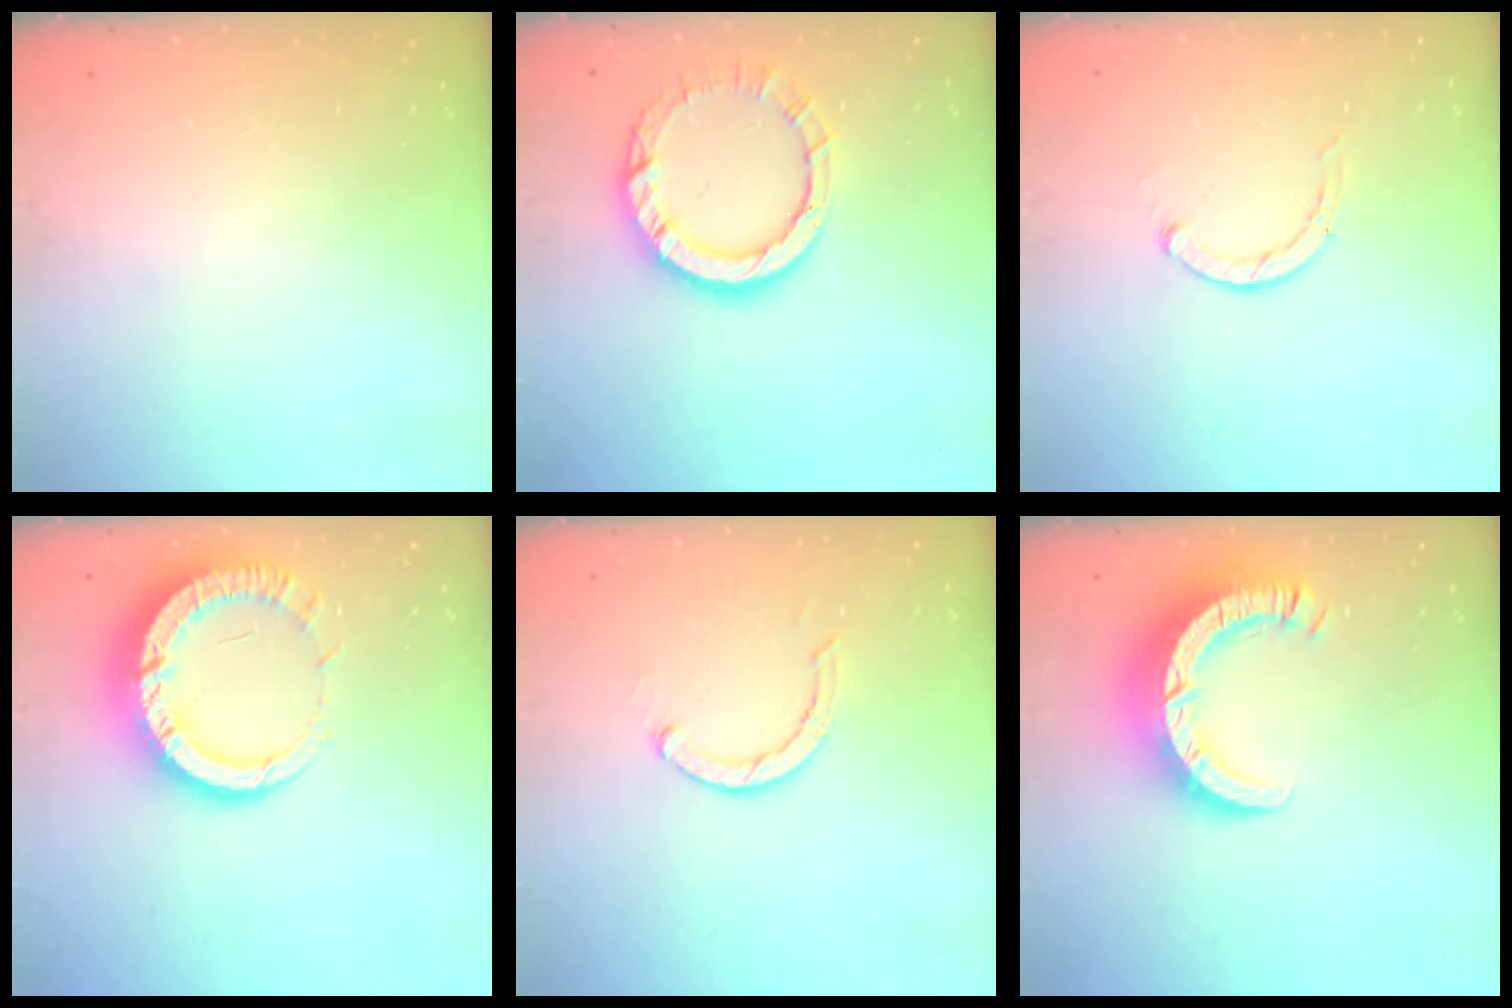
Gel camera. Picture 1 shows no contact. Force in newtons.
{"total": 10.2, "press": 10.2, "slide": 0.9}
{"total": 2.3, "press": 2.3, "slide": 0.3}
{"total": 12.4, "press": 12.4, "slide": 1.2}
{"total": 2.6, "press": 2.5, "slide": 0.4}
{"total": 10.6, "press": 10.5, "slide": 1.0}